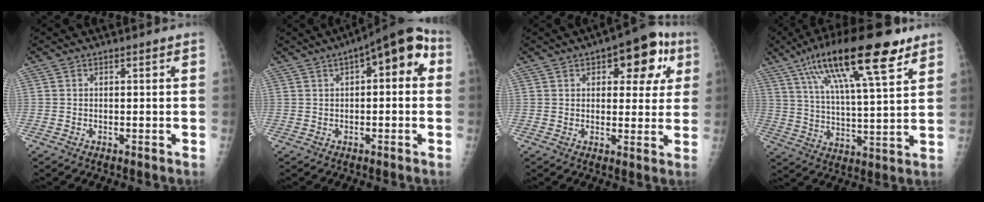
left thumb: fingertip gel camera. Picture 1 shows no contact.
{"total": 11.6, "force": [3.3, 4.8, 10.0], "torque": [-0.112, 0.032, 0.034]}
{"total": 12.7, "force": [5.2, 6.2, 9.7], "torque": [-0.070, 0.003, 0.059]}
{"total": 20.6, "force": [11.7, 5.1, 16.2], "torque": [-0.264, -0.019, 0.199]}